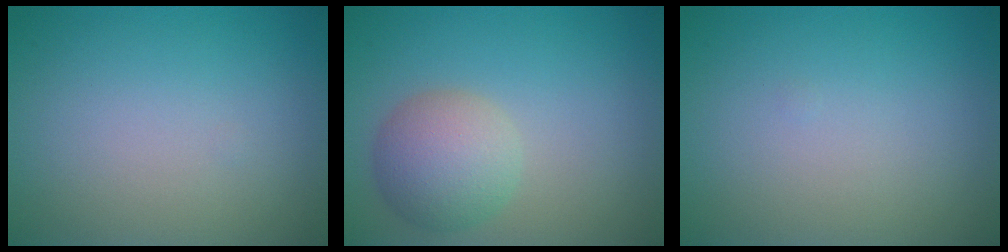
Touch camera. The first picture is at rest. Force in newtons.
{"total": 4.4, "press": 4.4, "slide": 0.2}
{"total": 0.0}